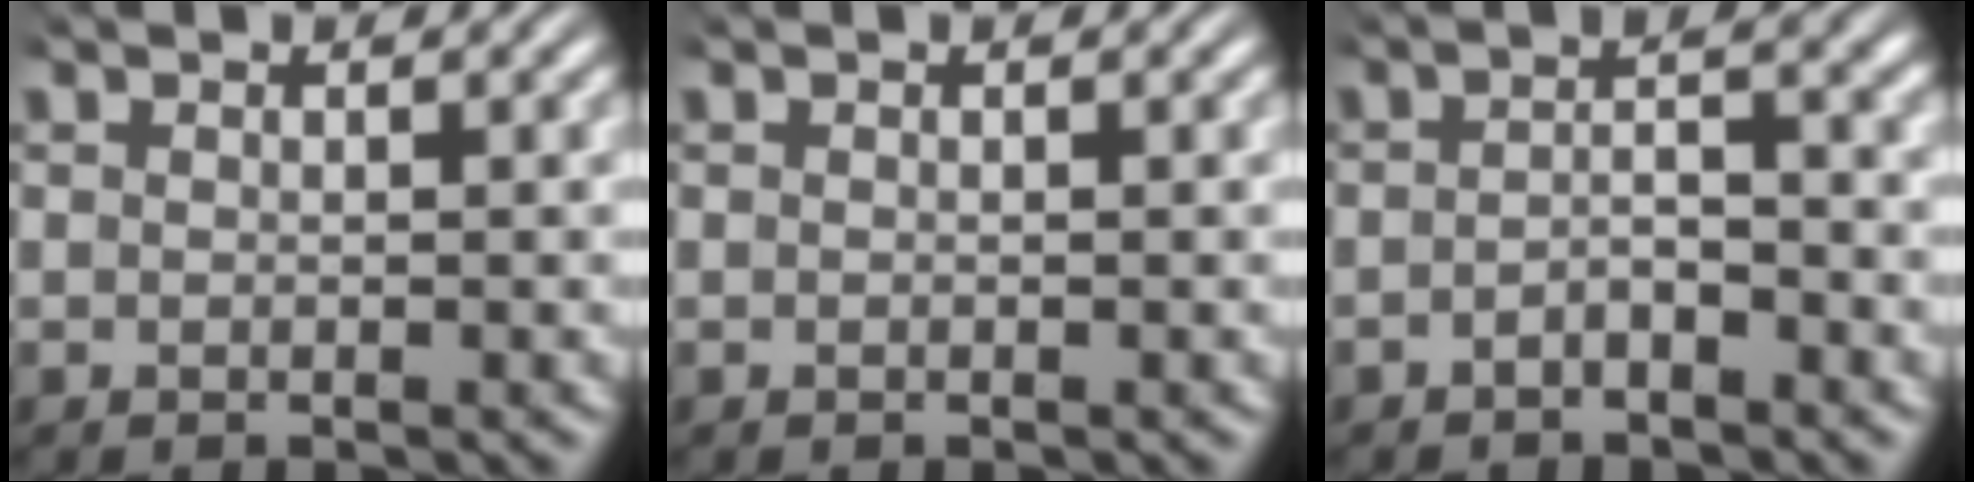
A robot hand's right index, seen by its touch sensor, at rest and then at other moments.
{"total": 0.0}
{"total": 2.4, "force": [-1.5, 0.6, 1.7], "torque": [-0.022, -0.003, -0.027]}